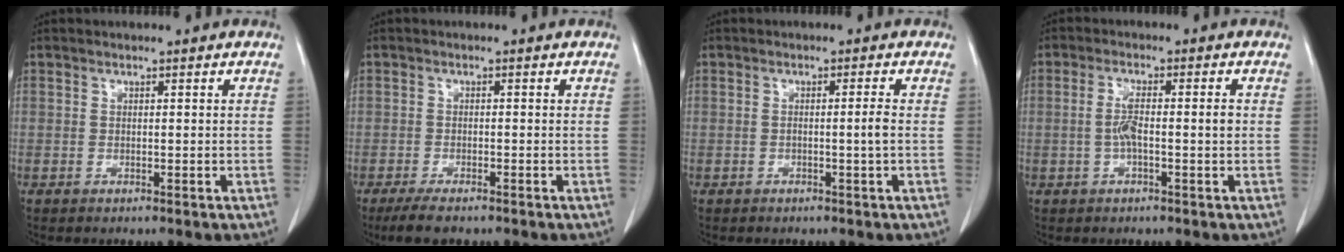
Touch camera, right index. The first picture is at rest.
{"total": 3.5, "force": [-2.6, 1.1, 2.0], "torque": [-0.044, -0.007, -0.043]}
{"total": 1.8, "force": [-0.4, -0.5, 1.7], "torque": [-0.028, -0.002, -0.007]}
{"total": 4.5, "force": [-0.4, 0.5, 4.4], "torque": [-0.088, 0.006, -0.007]}